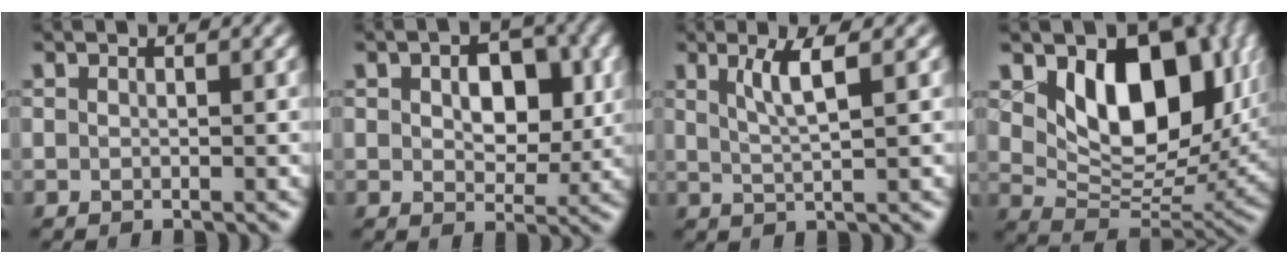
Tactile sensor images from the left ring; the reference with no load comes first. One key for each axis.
{"total": 5.8, "fx": 0.9, "fy": 3.5, "fz": 4.5, "tx": -0.070, "ty": -0.003, "tz": 0.016}
{"total": 3.1, "fx": 1.3, "fy": 0.5, "fz": 2.8, "tx": -0.048, "ty": -0.001, "tz": 0.025}
{"total": 10.6, "fx": 3.0, "fy": 6.7, "fz": 7.6, "tx": -0.120, "ty": -0.024, "tz": 0.058}